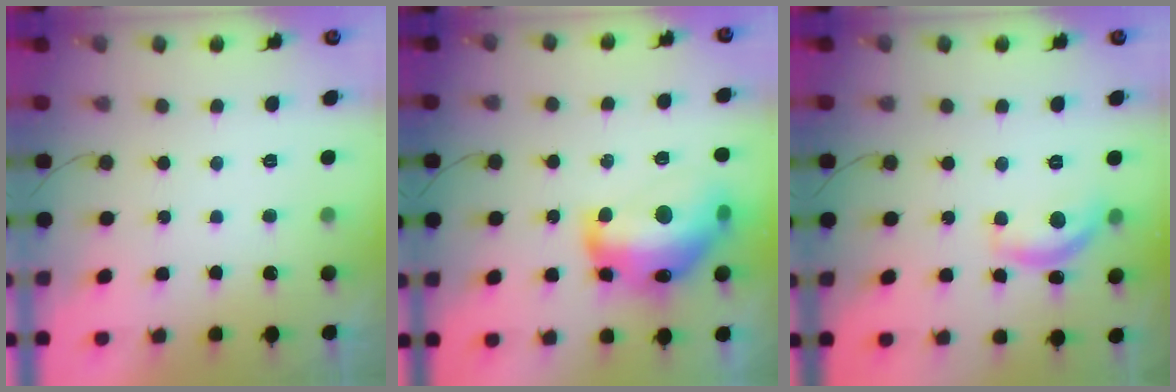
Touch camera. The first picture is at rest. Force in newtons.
{"total": 21.5, "press": 21.4, "slide": 1.5}
{"total": 11.0, "press": 11.0, "slide": 0.5}